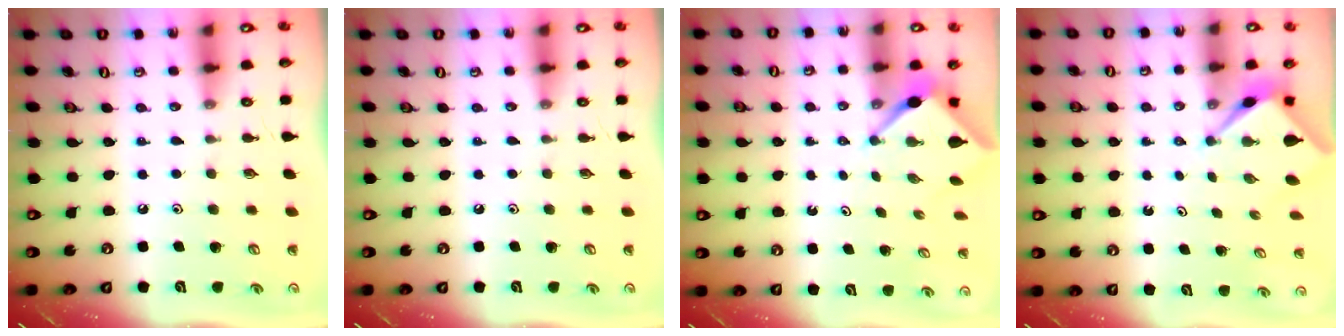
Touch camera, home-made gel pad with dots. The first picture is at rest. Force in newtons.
{"total": 0.0}
{"total": 3.1, "press": 3.1, "slide": 0.1}
{"total": 2.5, "press": 2.5, "slide": 0.1}